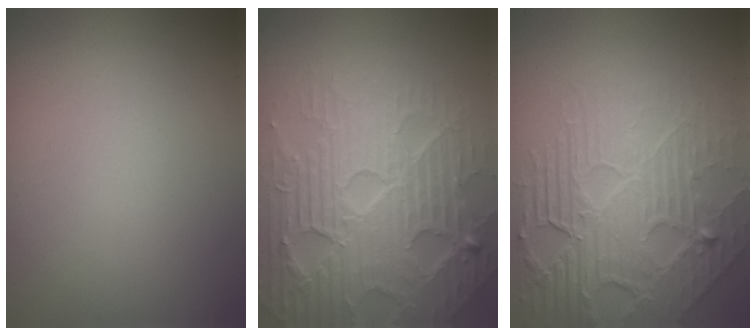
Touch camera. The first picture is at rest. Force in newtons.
{"total": 6.8, "press": 6.7, "slide": 1.5}
{"total": 8.4, "press": 5.7, "slide": 6.1}